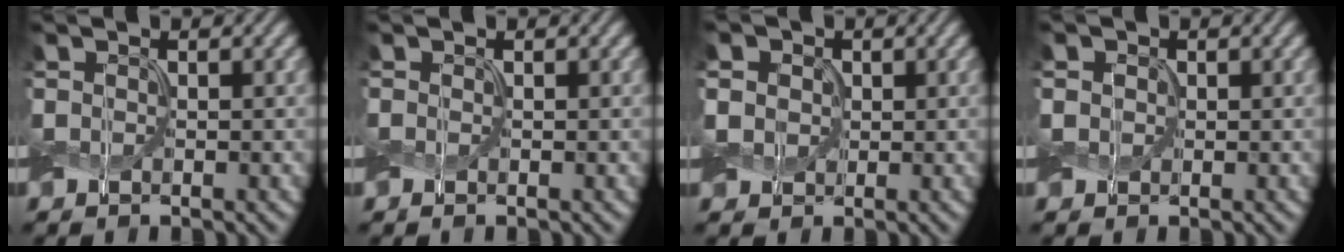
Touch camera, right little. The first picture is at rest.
{"total": 0.0}
{"total": 4.8, "force": [1.5, 4.0, 2.3], "torque": [-0.065, 0.018, 0.007]}
{"total": 1.4, "force": [0.2, 1.2, 0.6], "torque": [-0.014, 0.003, -0.004]}